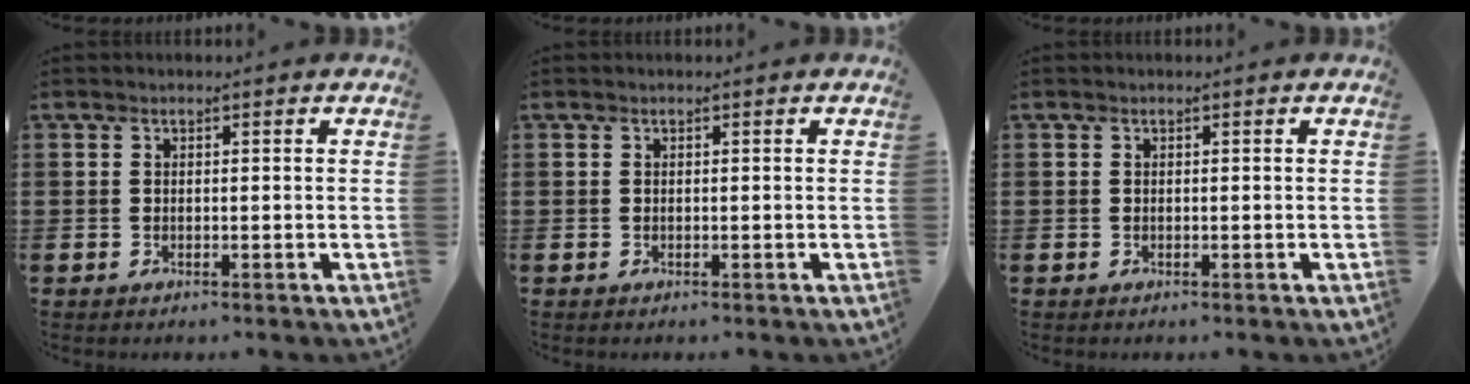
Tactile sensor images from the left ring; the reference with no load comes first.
{"total": 0.0}
{"total": 0.0}